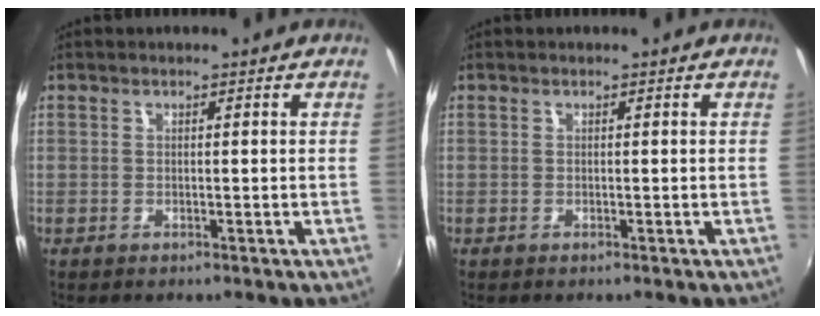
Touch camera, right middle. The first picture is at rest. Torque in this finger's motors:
{"motor_torque": [0.28, 0.05, 0.02, 0.01]}